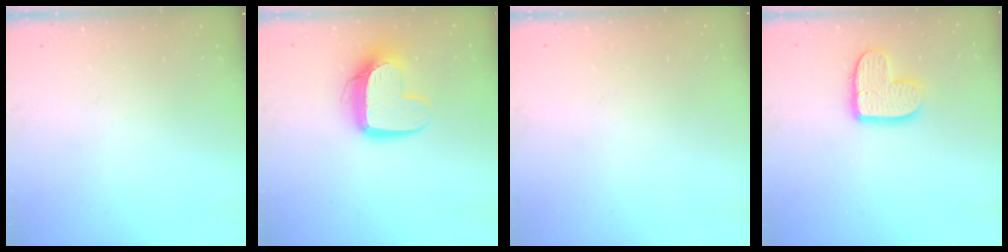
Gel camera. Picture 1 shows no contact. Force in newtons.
{"total": 12.2, "press": 12.2, "slide": 1.2}
{"total": 0.0}
{"total": 11.3, "press": 11.3, "slide": 0.7}